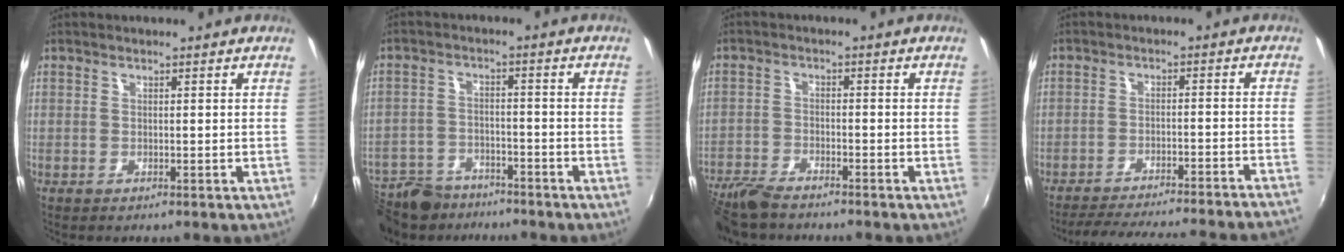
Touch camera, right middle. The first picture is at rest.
{"total": 14.9, "force": [-12.2, 6.7, 5.3], "torque": [-0.146, -0.007, -0.202]}
{"total": 8.3, "force": [-7.3, 2.0, 3.4], "torque": [-0.094, -0.022, -0.142]}
{"total": 21.3, "force": [-19.6, -0.4, 8.2], "torque": [-0.141, -0.021, -0.263]}